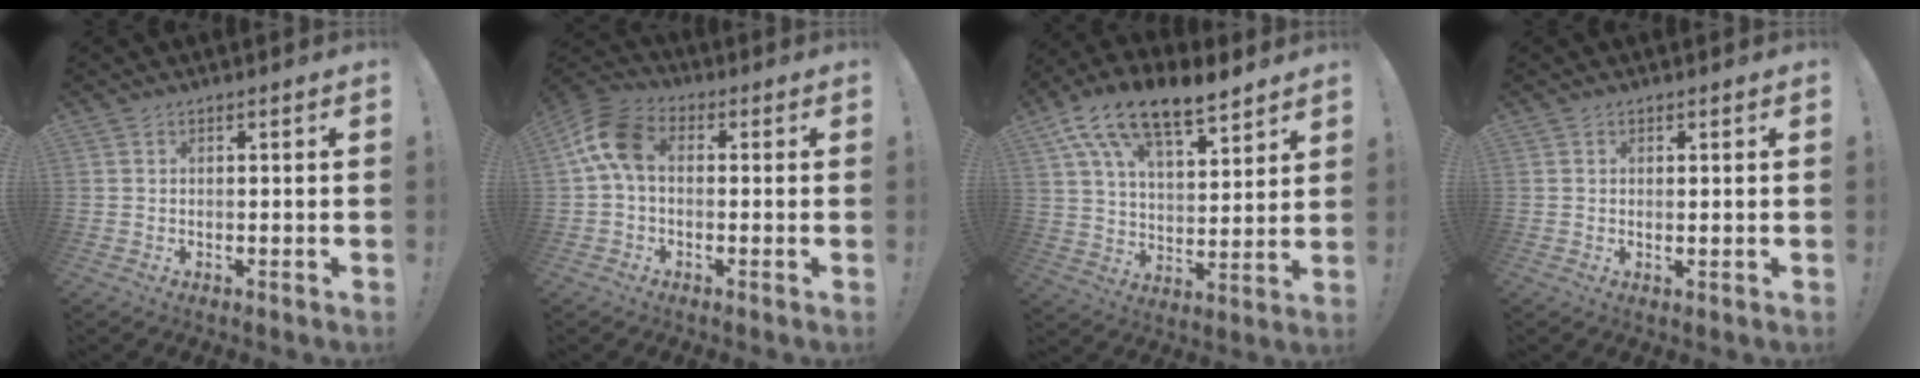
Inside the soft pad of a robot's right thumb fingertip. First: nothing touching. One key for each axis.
{"total": 10.6, "fx": 1.3, "fy": 6.7, "fz": 8.1, "tx": -0.165, "ty": 0.006, "tz": 0.030}
{"total": 16.4, "fx": 11.7, "fy": 6.8, "fz": 9.3, "tx": -0.164, "ty": -0.078, "tz": 0.209}
{"total": 0.9, "fx": 0.6, "fy": 0.0, "fz": 0.7, "tx": -0.006, "ty": -0.003, "tz": 0.008}